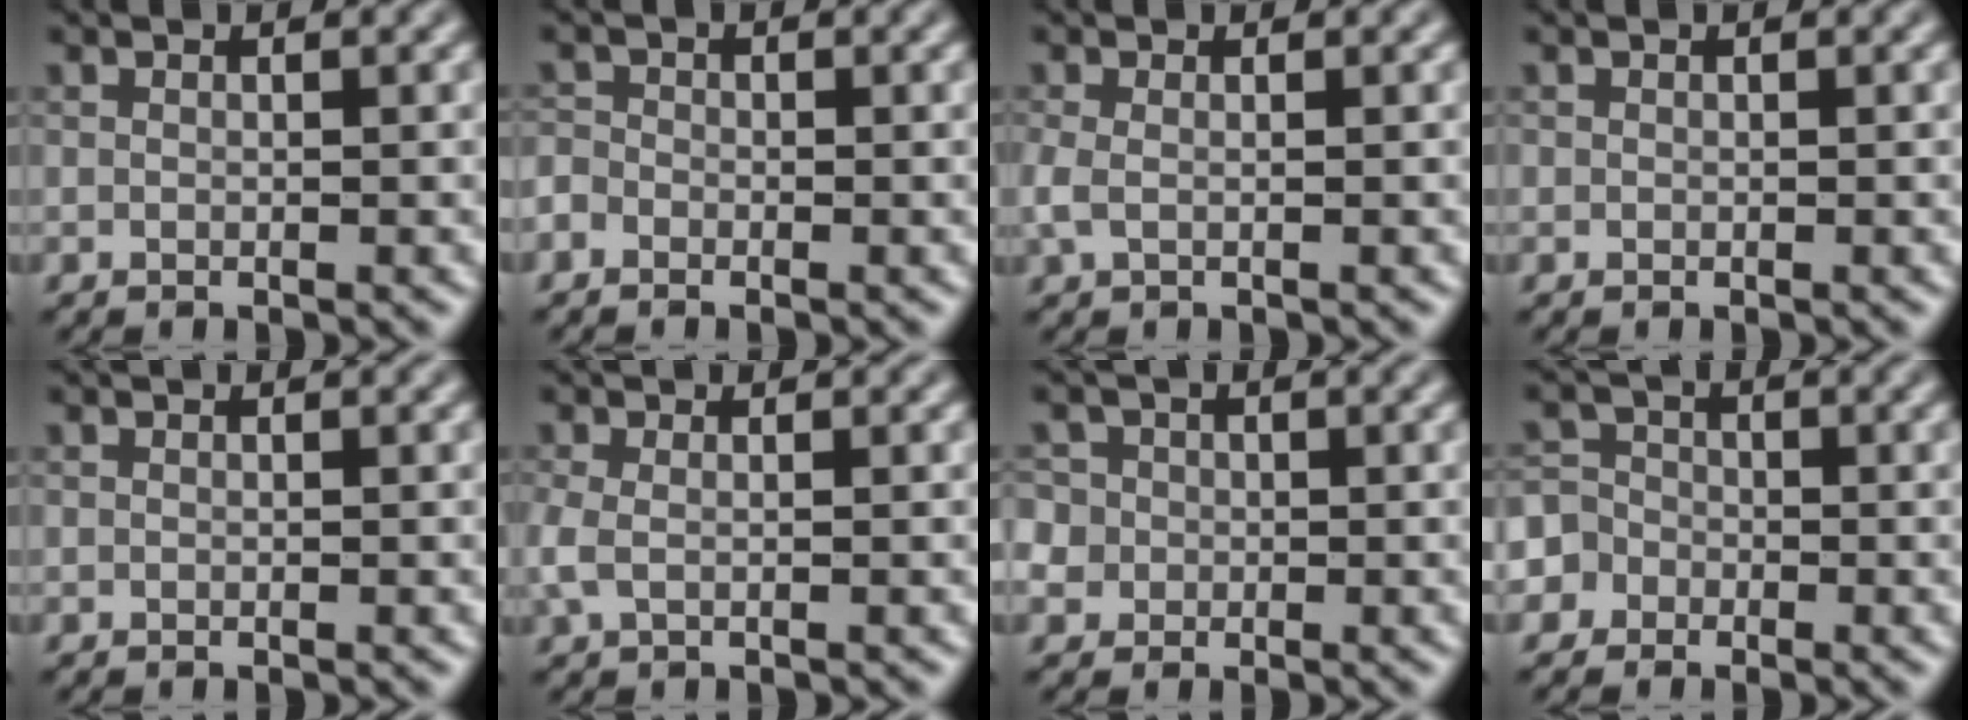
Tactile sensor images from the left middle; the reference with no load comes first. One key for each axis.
{"total": 1.3, "fx": -0.9, "fy": 0.8, "fz": 0.3, "tx": -0.004, "ty": 0.002, "tz": -0.021}
{"total": 1.3, "fx": -0.2, "fy": 0.7, "fz": 1.1, "tx": -0.029, "ty": -0.001, "tz": -0.006}
{"total": 0.0}
{"total": 0.0}
{"total": 1.6, "fx": -0.2, "fy": 0.9, "fz": 1.3, "tx": -0.036, "ty": -0.001, "tz": -0.007}
{"total": 5.5, "fx": 0.2, "fy": 5.2, "fz": 1.9, "tx": -0.040, "ty": 0.032, "tz": -0.025}
{"total": 4.9, "fx": -2.0, "fy": 4.4, "fz": 0.9, "tx": 0.000, "ty": 0.013, "tz": -0.066}